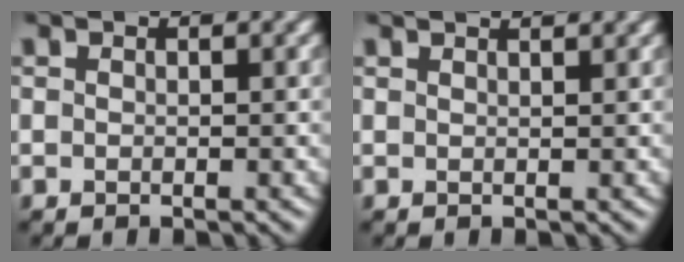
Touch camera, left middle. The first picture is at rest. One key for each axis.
{"total": 2.4, "fx": 2.1, "fy": 0.6, "fz": 1.0, "tx": -0.015, "ty": 0.022, "tz": 0.016}